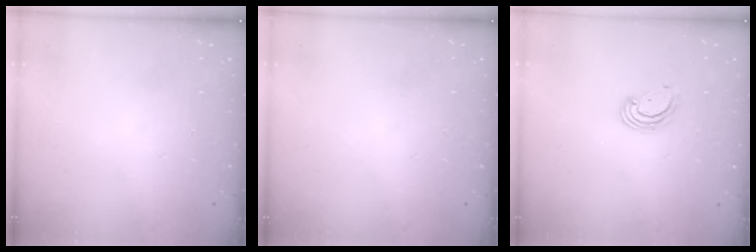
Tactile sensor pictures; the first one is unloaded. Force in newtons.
{"total": 0.0}
{"total": 2.4, "press": 2.4, "slide": 0.2}